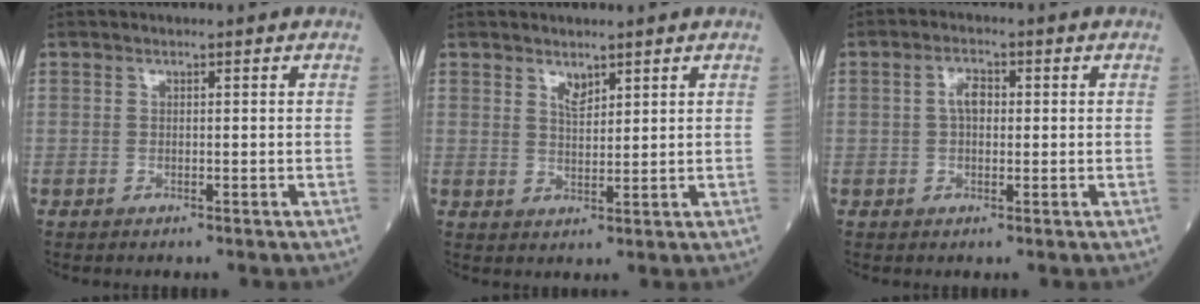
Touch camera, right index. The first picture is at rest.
{"total": 2.2, "force": [1.6, 0.9, 1.2], "torque": [-0.023, -0.003, 0.035]}
{"total": 2.9, "force": [0.3, 1.6, 2.4], "torque": [-0.045, 0.011, 0.005]}